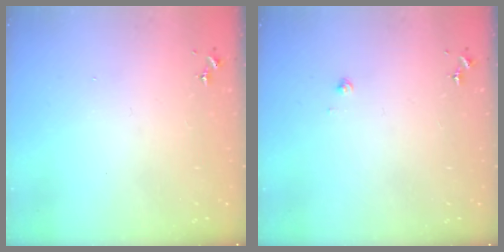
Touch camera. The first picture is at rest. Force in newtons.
{"total": 1.9, "press": 1.9, "slide": 0.1}